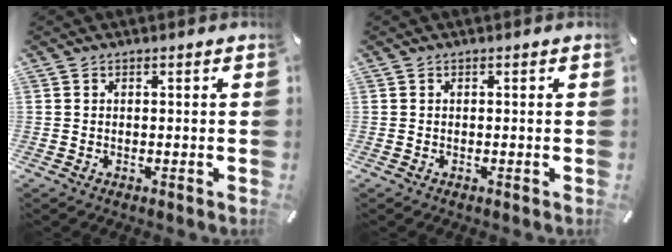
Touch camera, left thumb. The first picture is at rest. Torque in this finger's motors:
{"motor_torque": [0.00, 0.00, 0.00, 0.00, 0.00]}